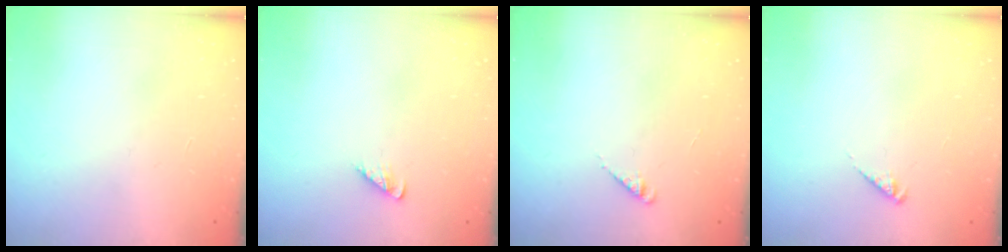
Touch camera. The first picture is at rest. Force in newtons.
{"total": 1.6, "press": 1.6, "slide": 0.3}
{"total": 1.9, "press": 1.9, "slide": 0.4}
{"total": 2.3, "press": 2.2, "slide": 0.5}